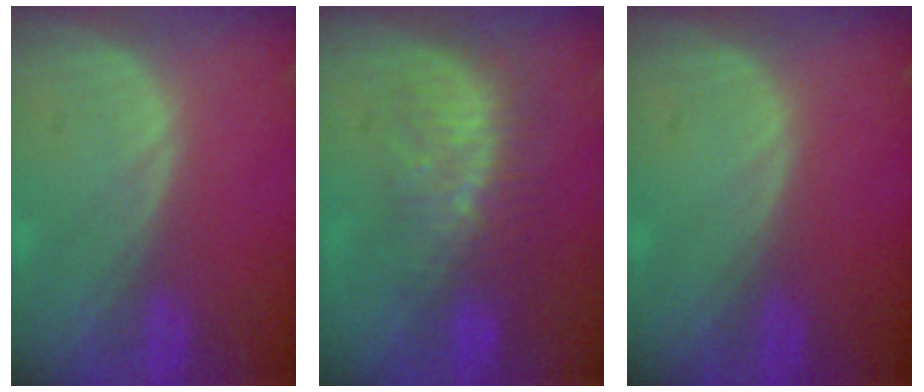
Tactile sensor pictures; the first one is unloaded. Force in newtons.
{"total": 8.1, "press": 7.6, "slide": 2.6}
{"total": 0.0}